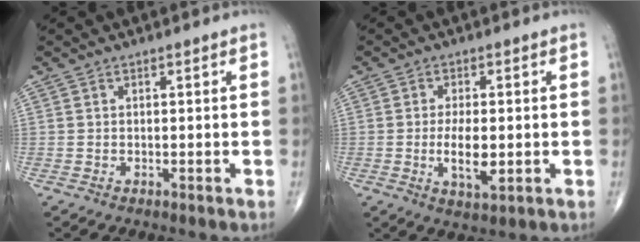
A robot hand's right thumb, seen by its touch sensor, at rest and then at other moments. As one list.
[{"total": 6.4, "force": [-0.9, 2.6, 5.8], "torque": [-0.100, -0.010, -0.014]}]